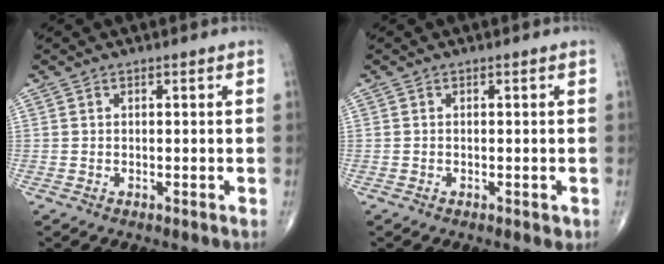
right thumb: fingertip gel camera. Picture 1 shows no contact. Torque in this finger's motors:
{"motor_torque": [-0.09, 0.01, -0.09, -0.03, 0.01]}